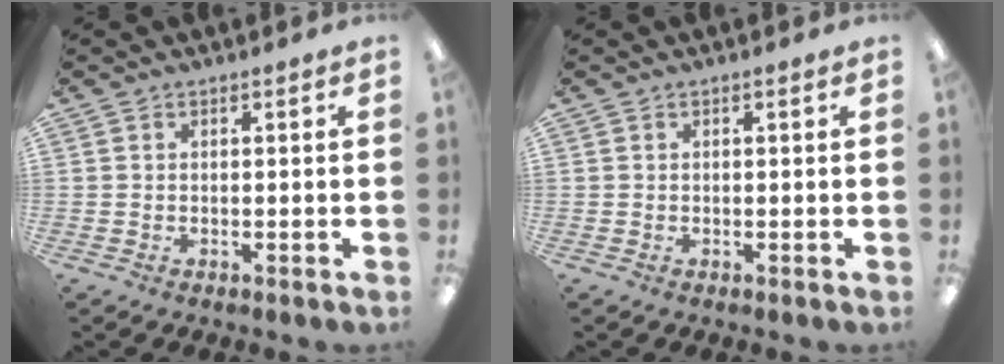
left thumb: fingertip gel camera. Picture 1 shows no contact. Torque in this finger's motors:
{"motor_torque": [-0.01, 0.01, 0.00, 0.00, 0.00]}